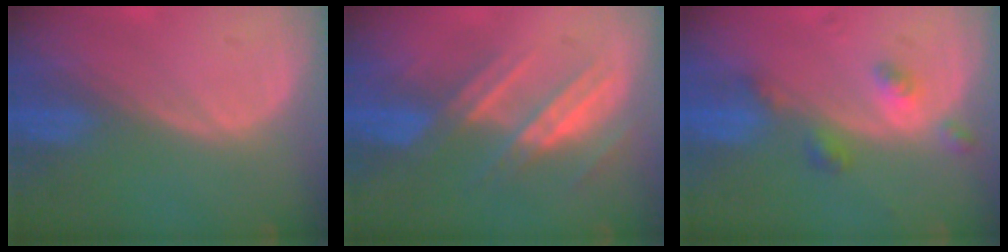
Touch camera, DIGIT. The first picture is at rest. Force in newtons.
{"total": 7.2, "press": 6.8, "slide": 2.6}
{"total": 4.4, "press": 4.0, "slide": 2.0}